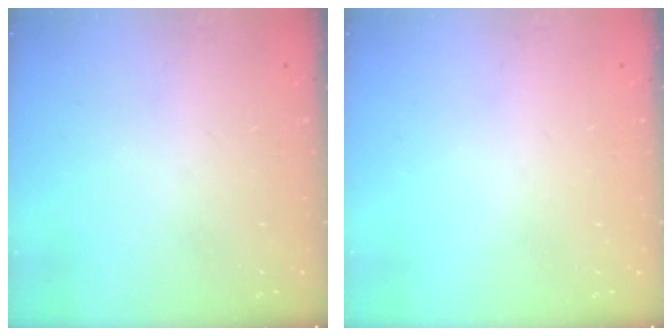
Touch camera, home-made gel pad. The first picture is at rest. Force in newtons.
{"total": 0.0}